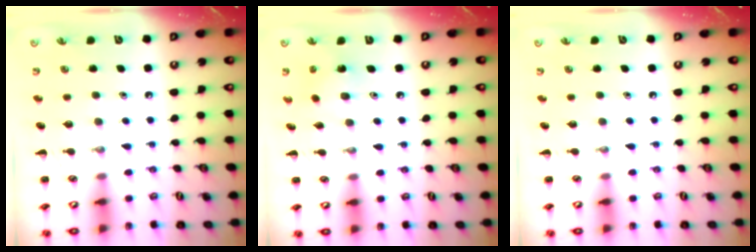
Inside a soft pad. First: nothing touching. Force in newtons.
{"total": 2.4, "press": 2.2, "slide": 0.8}
{"total": 0.0}